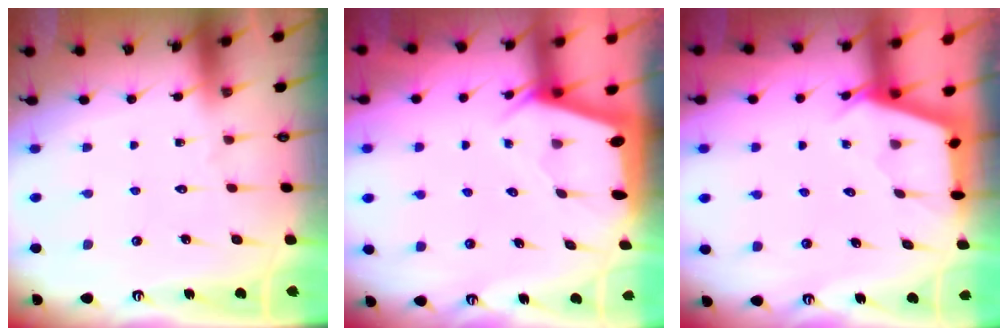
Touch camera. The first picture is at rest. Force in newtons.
{"total": 2.1, "press": 2.0, "slide": 0.3}
{"total": 2.5, "press": 2.5, "slide": 0.3}